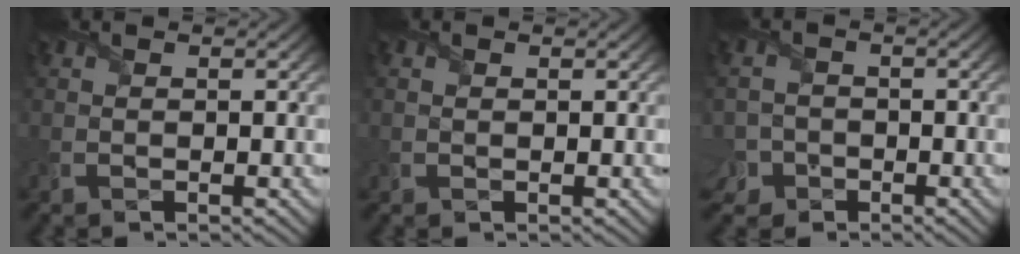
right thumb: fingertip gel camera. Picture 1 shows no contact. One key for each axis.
{"total": 0.0}
{"total": 4.9, "fx": -2.8, "fy": 3.9, "fz": 0.8, "tx": -0.023, "ty": -0.009, "tz": -0.064}